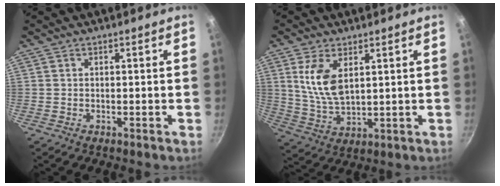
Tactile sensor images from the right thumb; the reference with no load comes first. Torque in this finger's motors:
{"motor_torque": [-0.26, 0.61, 0.37, 0.79, 0.27]}